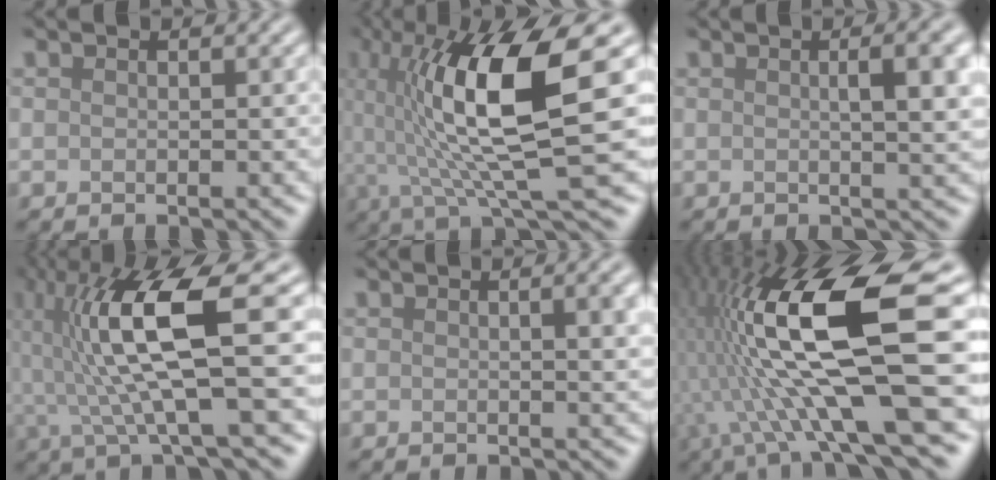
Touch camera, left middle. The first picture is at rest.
{"total": 12.1, "force": [1.3, 2.8, 11.7], "torque": [-0.198, 0.004, 0.027]}
{"total": 5.6, "force": [1.1, 1.7, 5.2], "torque": [-0.046, 0.017, 0.010]}
{"total": 10.2, "force": [1.1, 2.2, 10.0], "torque": [-0.191, 0.006, 0.026]}
{"total": 3.6, "force": [0.8, 1.2, 3.3], "torque": [-0.031, 0.009, 0.011]}
{"total": 15.0, "force": [0.5, 4.9, 14.2], "torque": [-0.264, 0.002, 0.002]}